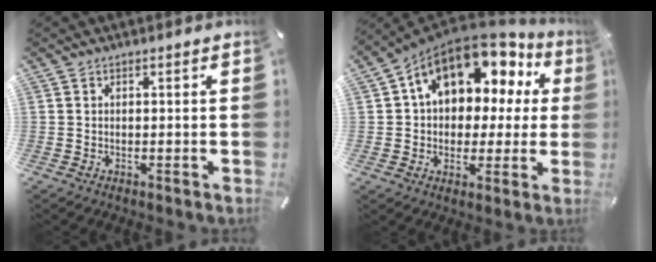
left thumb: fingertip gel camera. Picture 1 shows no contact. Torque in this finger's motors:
{"motor_torque": [2.50, 2.50, 2.19, -0.59, 0.35]}